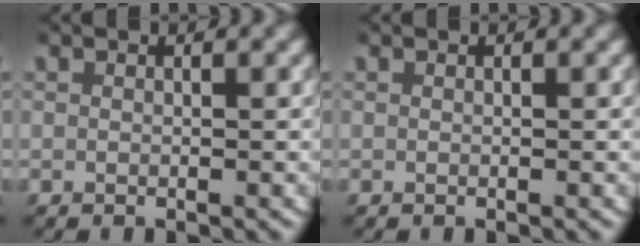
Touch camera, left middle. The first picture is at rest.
{"total": 0.0}